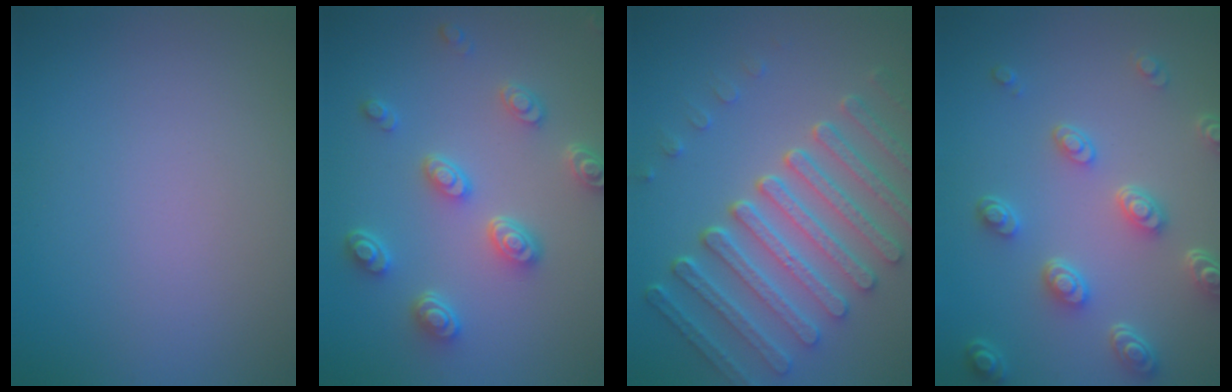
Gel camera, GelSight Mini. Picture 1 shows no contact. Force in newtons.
{"total": 4.4, "press": 3.6, "slide": 2.6}
{"total": 7.6, "press": 5.7, "slide": 5.0}
{"total": 5.0, "press": 3.7, "slide": 3.3}